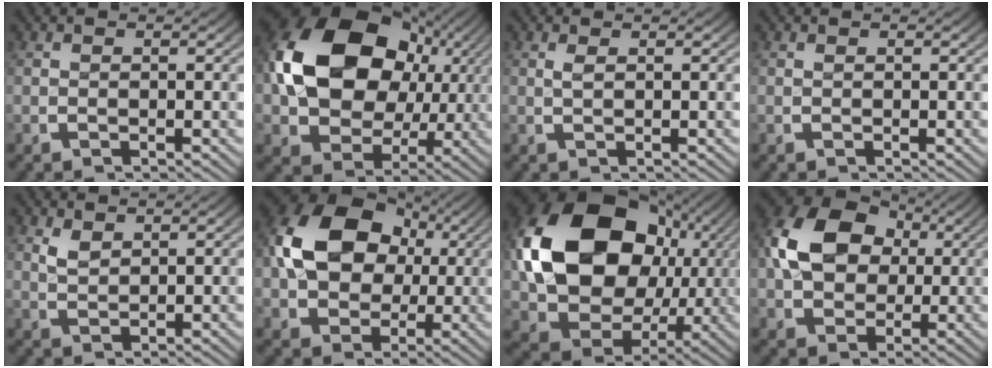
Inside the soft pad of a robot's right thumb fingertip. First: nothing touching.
{"total": 18.0, "force": [2.7, 12.3, 12.8], "torque": [-0.273, -0.030, 0.063]}
{"total": 0.6, "force": [0.4, -0.1, 0.5], "torque": [-0.012, -0.004, 0.013]}
{"total": 0.0}
{"total": 1.6, "force": [1.3, 0.4, 0.7], "torque": [-0.015, -0.004, 0.038]}
{"total": 11.6, "force": [2.3, 8.4, 7.8], "torque": [-0.181, -0.030, 0.061]}
{"total": 22.7, "force": [3.1, 15.7, 16.0], "torque": [-0.345, -0.033, 0.070]}
{"total": 9.9, "force": [2.4, 7.0, 6.6], "torque": [-0.159, -0.024, 0.064]}